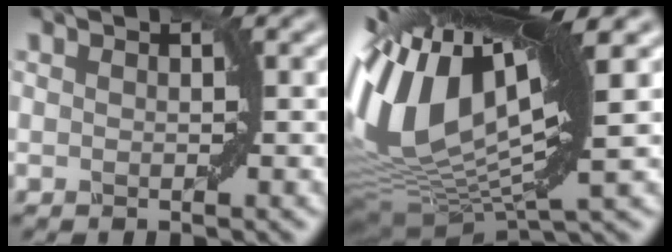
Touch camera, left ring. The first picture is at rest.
{"total": 15.6, "force": [2.4, 6.5, 14.0], "torque": [-0.303, 0.017, 0.042]}